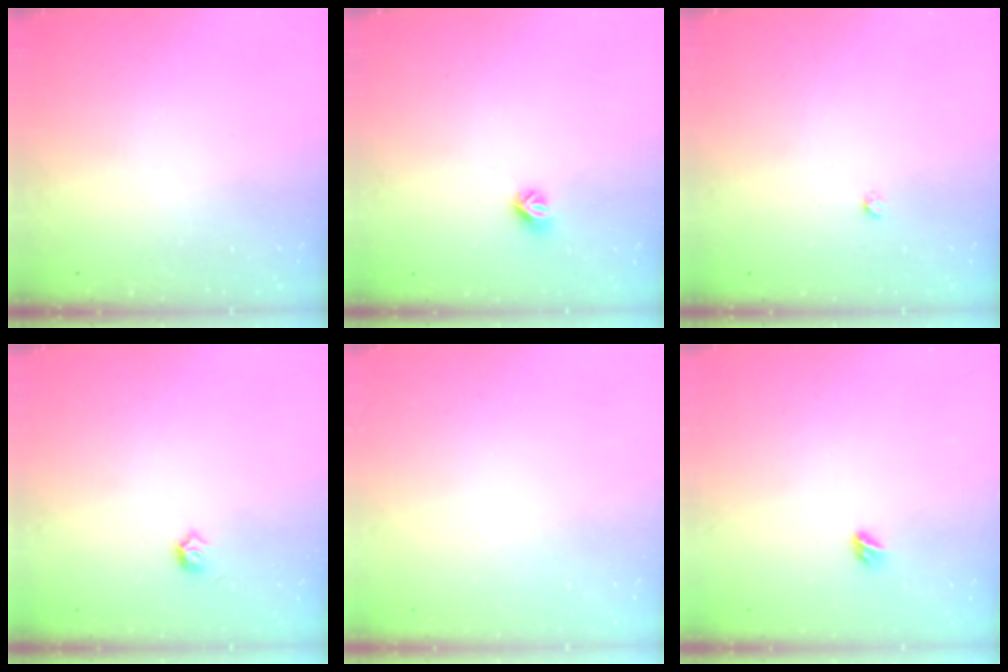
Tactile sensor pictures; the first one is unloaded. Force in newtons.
{"total": 6.5, "press": 6.5, "slide": 0.7}
{"total": 2.4, "press": 2.4, "slide": 0.3}
{"total": 3.5, "press": 3.5, "slide": 0.6}
{"total": 0.8, "press": 0.8, "slide": 0.0}
{"total": 3.2, "press": 3.1, "slide": 0.8}